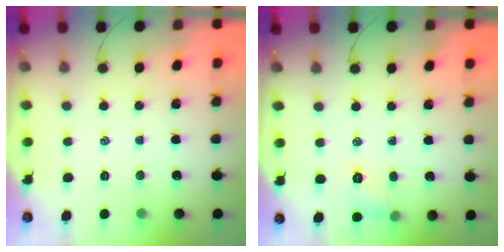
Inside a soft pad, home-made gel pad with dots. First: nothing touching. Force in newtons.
{"total": 5.6, "press": 5.5, "slide": 1.0}